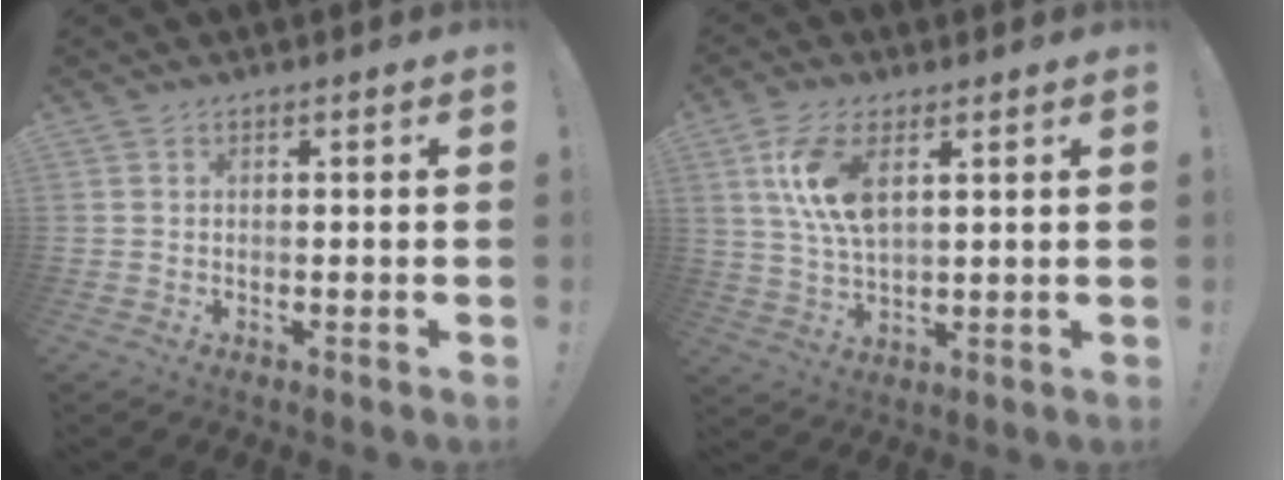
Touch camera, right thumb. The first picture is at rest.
{"total": 10.9, "force": [3.8, 5.1, 8.8], "torque": [-0.182, -0.006, 0.069]}